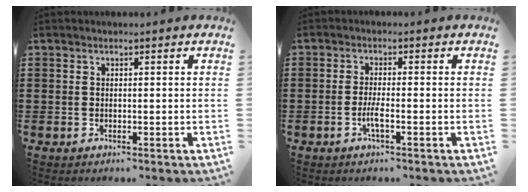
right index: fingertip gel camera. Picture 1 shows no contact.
{"total": 2.8, "force": [-1.2, 0.2, 2.5], "torque": [-0.050, -0.003, -0.023]}